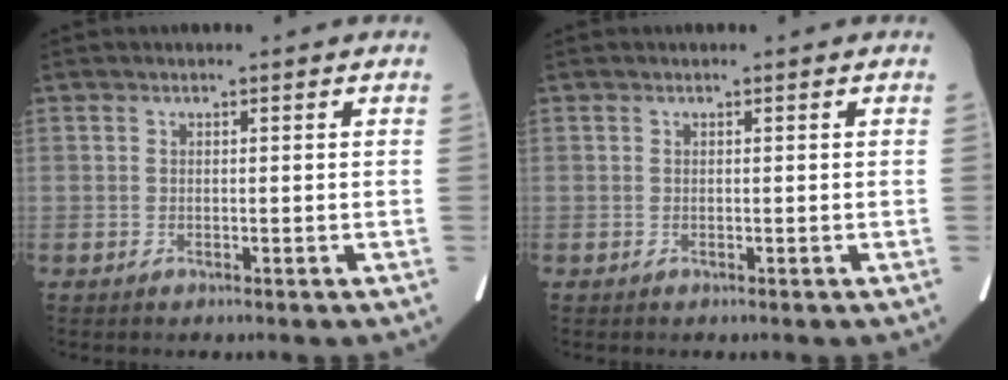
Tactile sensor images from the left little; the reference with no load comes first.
{"total": 0.0}